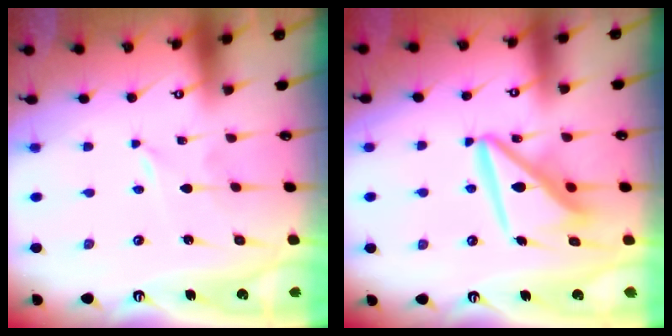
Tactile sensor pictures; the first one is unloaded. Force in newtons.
{"total": 12.5, "press": 12.4, "slide": 1.3}